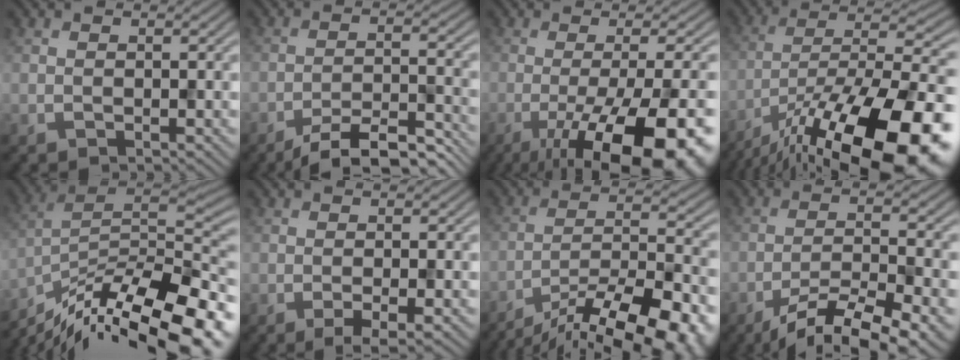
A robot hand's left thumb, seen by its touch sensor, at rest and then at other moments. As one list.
[{"total": 8.2, "force": [-6.8, 1.6, 4.3], "torque": [-0.074, -0.002, -0.107]}, {"total": 17.0, "force": [-7.5, 4.7, 14.4], "torque": [-0.177, -0.002, -0.108]}, {"total": 19.8, "force": [-12.8, 6.5, 13.6], "torque": [-0.223, -0.030, -0.201]}, {"total": 17.8, "force": [-12.7, 5.5, 11.1], "torque": [-0.187, -0.004, -0.205]}, {"total": 2.7, "force": [-1.1, 0.4, 2.5], "torque": [-0.042, 0.000, -0.022]}, {"total": 18.5, "force": [-14.7, 4.7, 10.3], "torque": [-0.136, -0.014, -0.212]}, {"total": 11.3, "force": [-8.2, 2.3, 7.4], "torque": [-0.130, -0.005, -0.129]}]